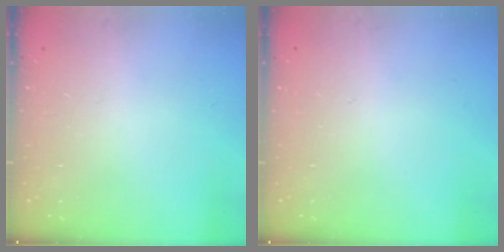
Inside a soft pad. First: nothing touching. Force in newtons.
{"total": 0.0}